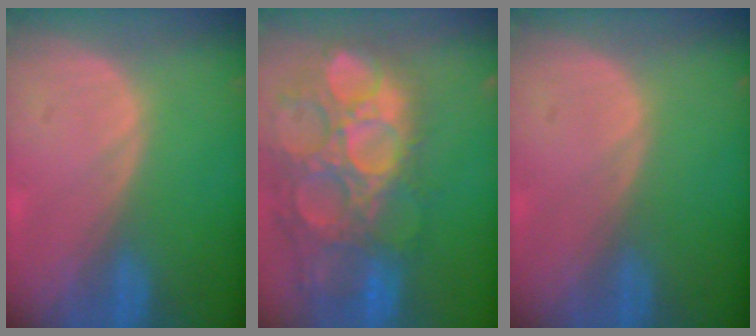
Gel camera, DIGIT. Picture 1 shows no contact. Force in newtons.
{"total": 15.6, "press": 12.8, "slide": 8.9}
{"total": 0.0}